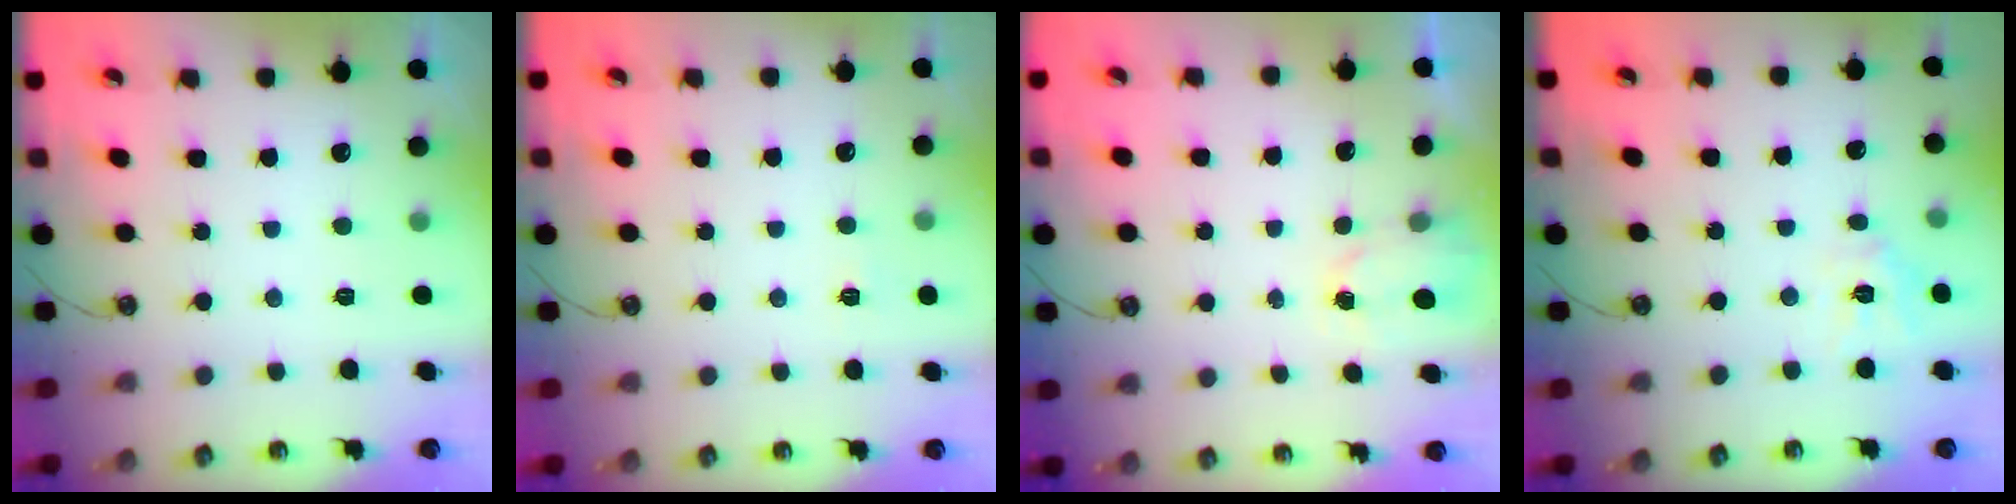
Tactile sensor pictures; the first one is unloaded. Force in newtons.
{"total": 2.7, "press": 2.7, "slide": 0.3}
{"total": 1.5, "press": 1.5, "slide": 0.3}
{"total": 9.0, "press": 9.0, "slide": 0.5}